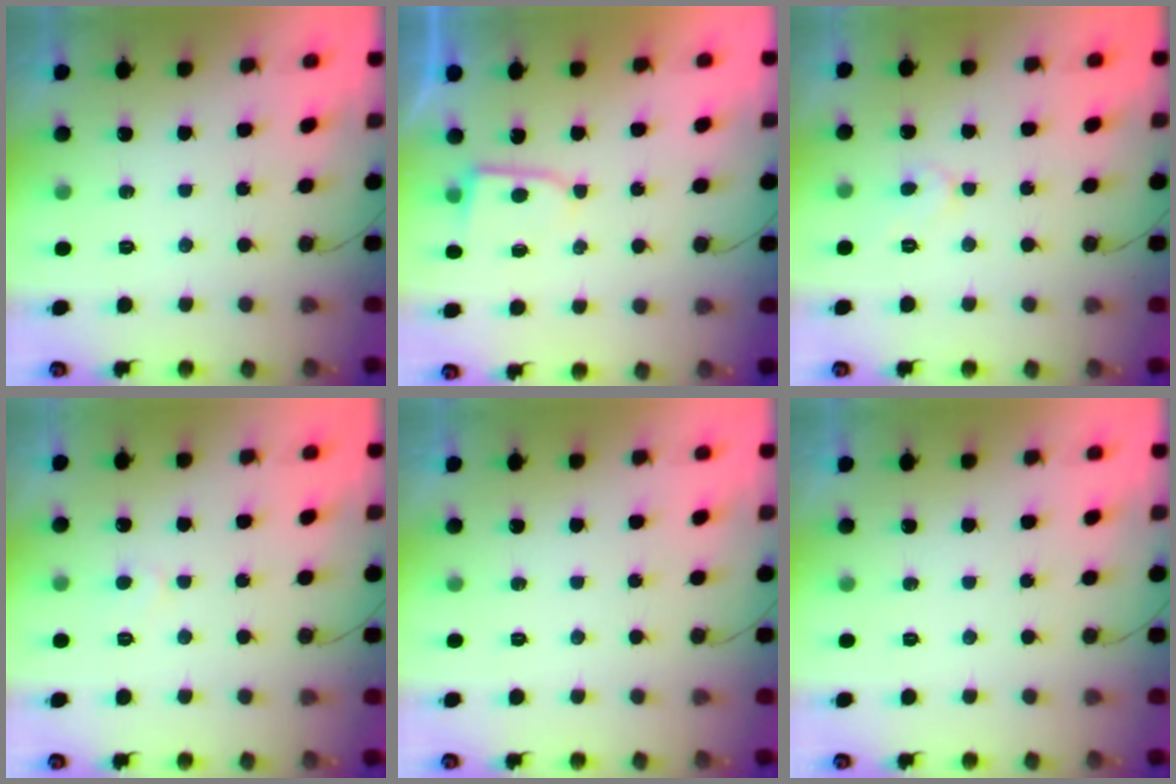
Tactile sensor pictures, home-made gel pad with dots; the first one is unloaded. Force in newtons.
{"total": 4.1, "press": 4.1, "slide": 0.4}
{"total": 4.7, "press": 4.7, "slide": 0.5}
{"total": 4.1, "press": 4.1, "slide": 0.4}
{"total": 0.0}
{"total": 0.0}